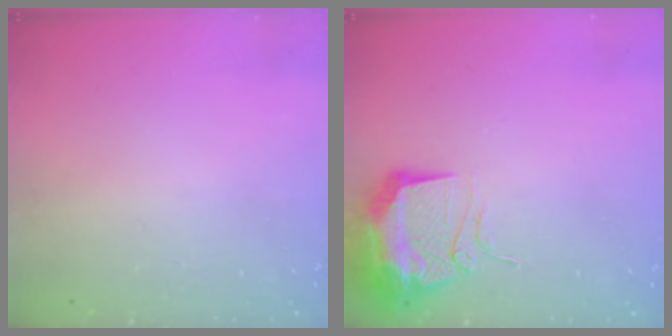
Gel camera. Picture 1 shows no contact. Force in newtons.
{"total": 13.6, "press": 13.3, "slide": 2.8}